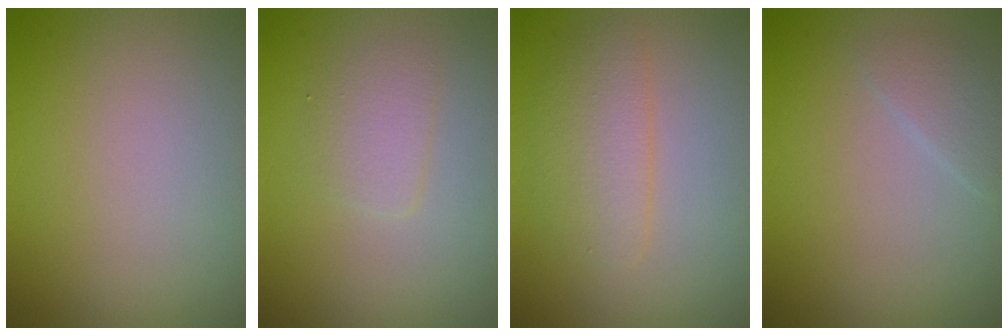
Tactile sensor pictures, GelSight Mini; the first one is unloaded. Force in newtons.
{"total": 1.7, "press": 1.7, "slide": 0.1}
{"total": 2.8, "press": 2.8, "slide": 0.1}
{"total": 1.4, "press": 1.4, "slide": 0.1}